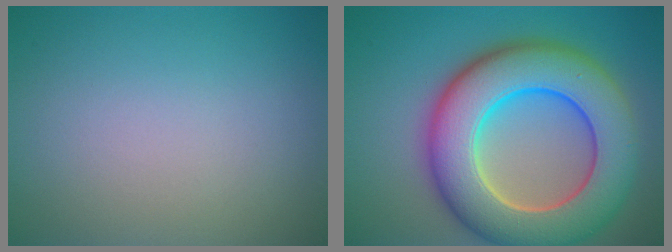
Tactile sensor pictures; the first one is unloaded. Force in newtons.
{"total": 12.4, "press": 12.4, "slide": 0.8}